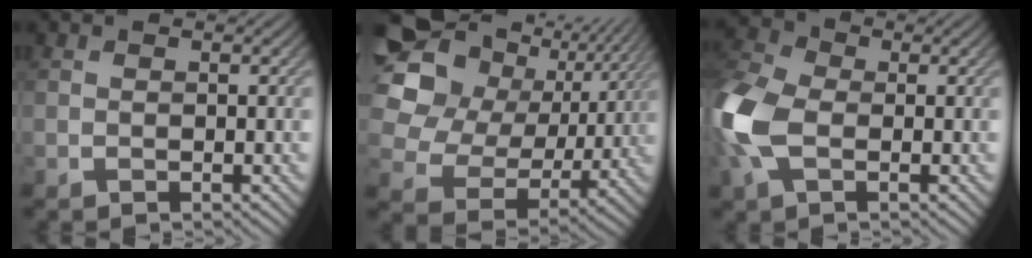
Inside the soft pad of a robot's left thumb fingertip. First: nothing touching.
{"total": 17.9, "force": [5.9, 14.6, 8.6], "torque": [-0.260, 0.039, 0.114]}
{"total": 9.6, "force": [-1.7, 5.9, 7.4], "torque": [-0.217, -0.003, -0.049]}